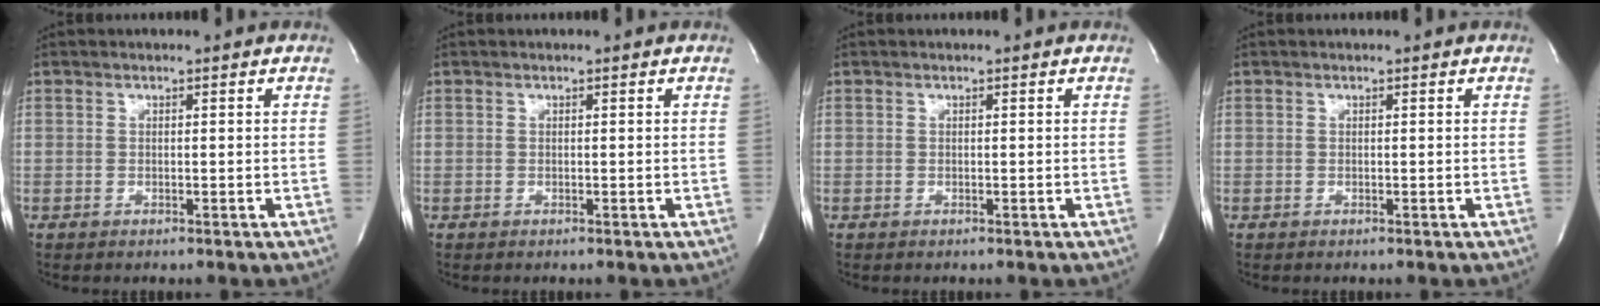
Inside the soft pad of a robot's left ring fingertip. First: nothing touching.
{"total": 0.0}
{"total": 0.0}
{"total": 0.0}